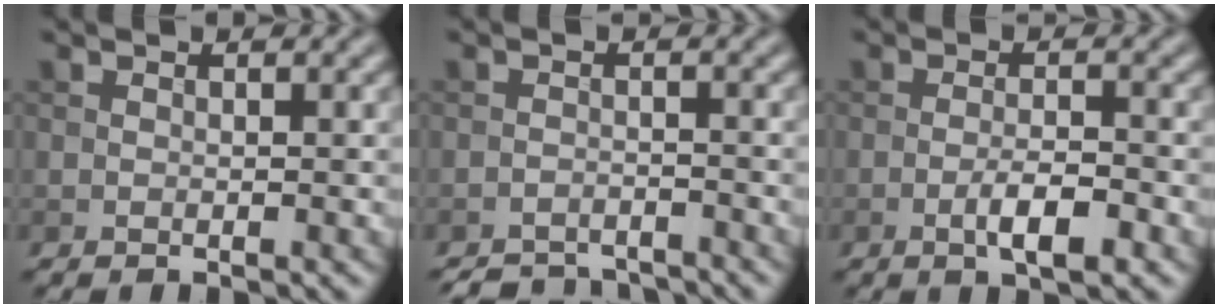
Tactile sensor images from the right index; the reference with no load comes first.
{"total": 4.2, "force": [-4.1, 0.8, 0.5], "torque": [-0.005, -0.005, -0.067]}
{"total": 3.5, "force": [-1.6, 0.9, 3.0], "torque": [-0.055, 0.002, -0.029]}